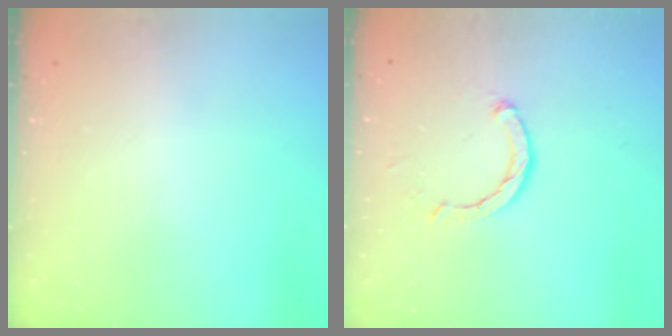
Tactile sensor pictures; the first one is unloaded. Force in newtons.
{"total": 2.1, "press": 2.1, "slide": 0.1}